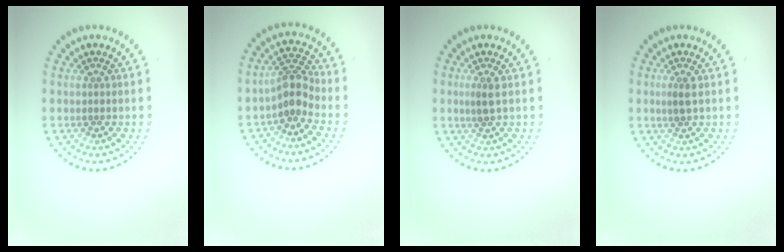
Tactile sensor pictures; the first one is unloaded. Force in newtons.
{"total": 2.7, "press": 2.1, "slide": 1.7}
{"total": 1.1, "press": 1.0, "slide": 0.5}
{"total": 1.2, "press": 1.1, "slide": 0.4}